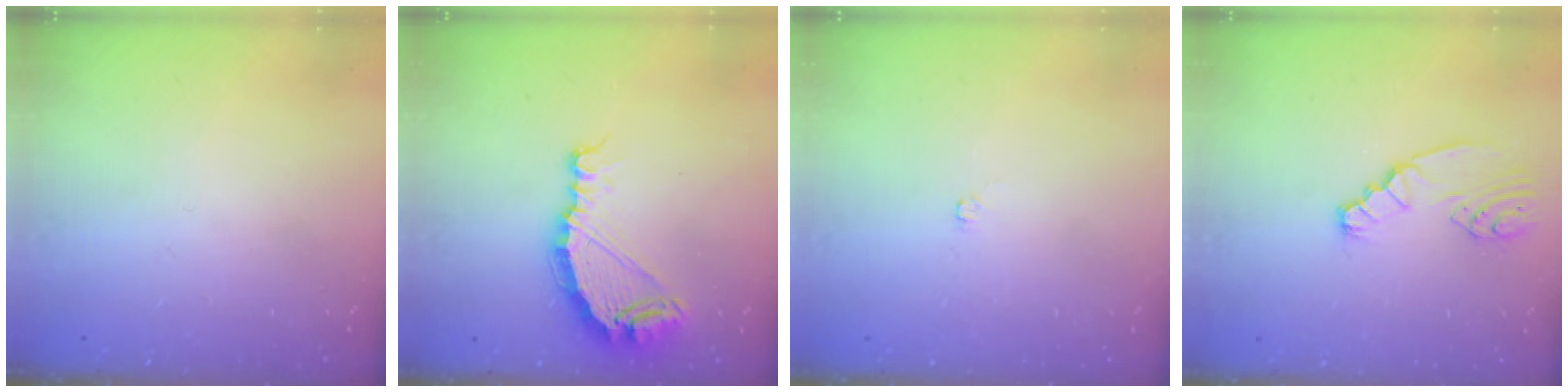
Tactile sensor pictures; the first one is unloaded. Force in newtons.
{"total": 15.1, "press": 15.1, "slide": 0.2}
{"total": 2.6, "press": 2.6, "slide": 0.3}
{"total": 2.4, "press": 2.4, "slide": 0.4}